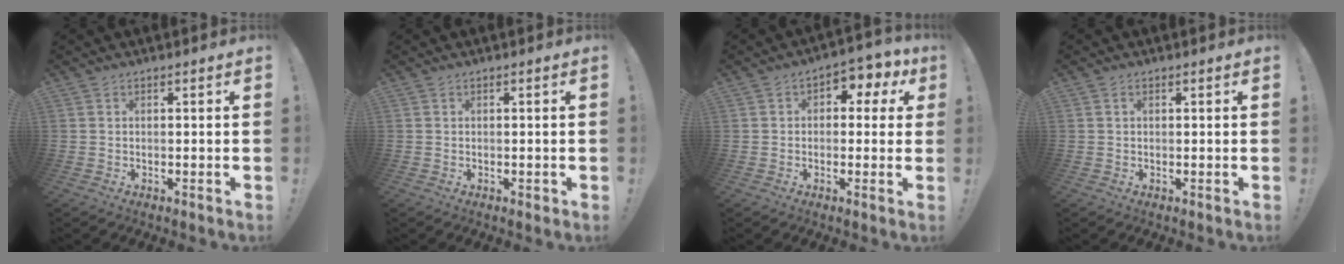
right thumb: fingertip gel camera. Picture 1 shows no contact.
{"total": 0.7, "force": [0.0, 0.4, 0.5], "torque": [-0.007, 0.001, 0.000]}
{"total": 5.1, "force": [0.9, 3.7, 3.3], "torque": [-0.038, -0.001, 0.015]}
{"total": 0.6, "force": [0.2, 0.4, 0.4], "torque": [-0.013, 0.005, 0.004]}